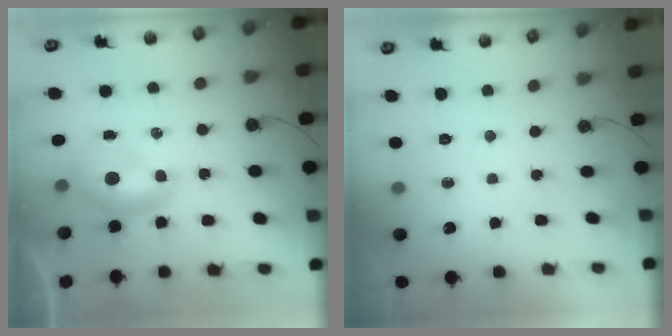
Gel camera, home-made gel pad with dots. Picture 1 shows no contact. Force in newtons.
{"total": 0.0}